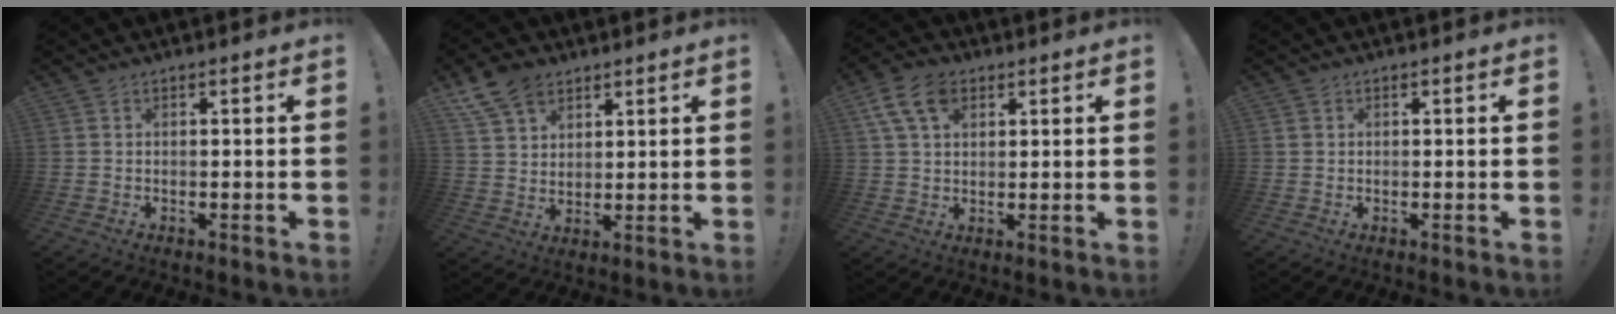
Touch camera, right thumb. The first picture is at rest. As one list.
[{"total": 10.1, "force": [6.7, 6.3, 4.2], "torque": [-0.078, -0.031, 0.133]}, {"total": 10.1, "force": [4.4, 6.4, 6.5], "torque": [-0.120, -0.003, 0.084]}, {"total": 0.8, "force": [0.5, 0.7, 0.2], "torque": [-0.009, 0.004, 0.010]}]